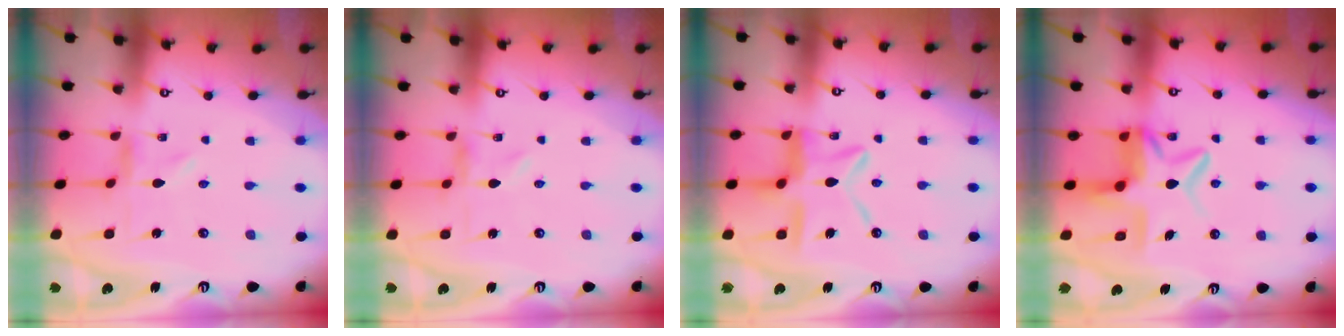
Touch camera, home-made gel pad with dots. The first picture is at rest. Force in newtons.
{"total": 0.0}
{"total": 12.1, "press": 12.0, "slide": 1.2}
{"total": 10.2, "press": 10.2, "slide": 0.9}